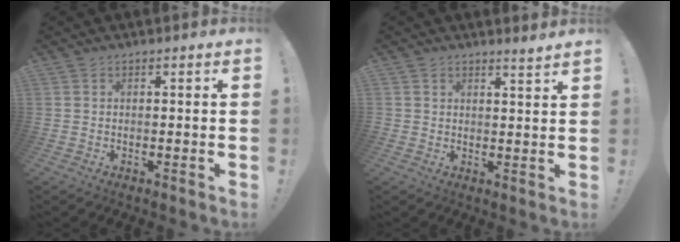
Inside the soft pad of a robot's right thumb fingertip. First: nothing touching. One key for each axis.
{"total": 2.7, "fx": 2.5, "fy": 0.7, "fz": 0.5, "tx": -0.003, "ty": -0.021, "tz": 0.046}